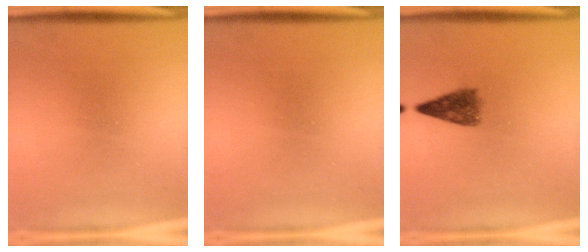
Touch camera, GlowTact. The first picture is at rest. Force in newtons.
{"total": 0.0}
{"total": 4.1}